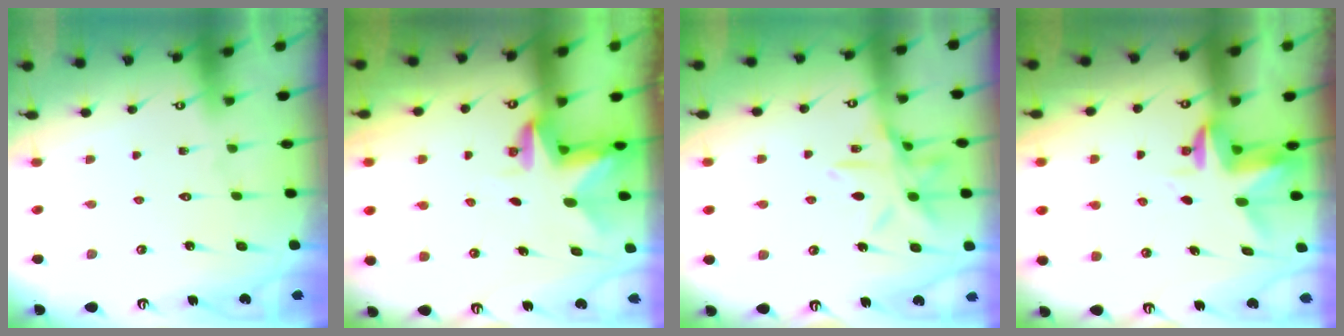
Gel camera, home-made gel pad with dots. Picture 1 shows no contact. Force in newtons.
{"total": 3.2, "press": 3.1, "slide": 0.5}
{"total": 12.1, "press": 12.0, "slide": 0.9}
{"total": 3.1, "press": 3.1, "slide": 0.4}